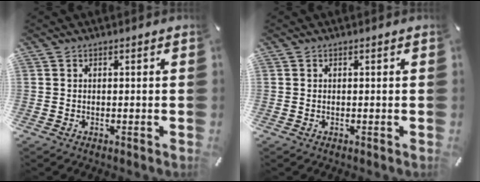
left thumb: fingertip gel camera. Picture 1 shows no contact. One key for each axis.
{"total": 0.0}